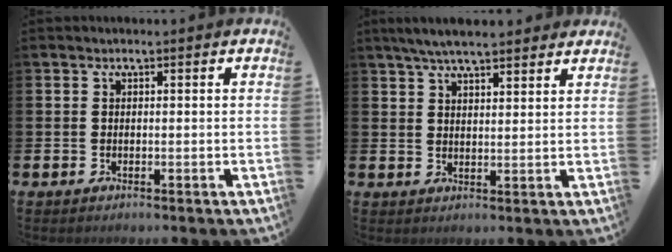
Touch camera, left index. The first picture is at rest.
{"total": 5.3, "force": [4.8, 0.8, 1.9], "torque": [-0.045, -0.012, 0.088]}